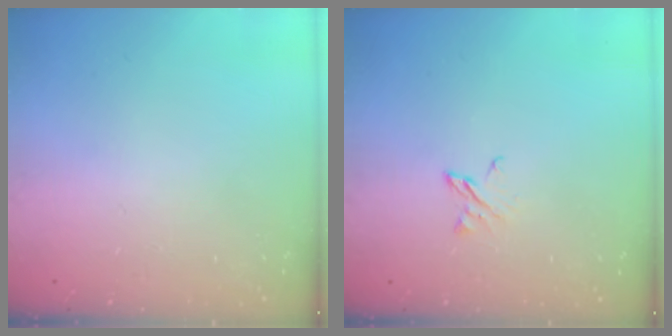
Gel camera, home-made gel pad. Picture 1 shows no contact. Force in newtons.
{"total": 3.3, "press": 3.3, "slide": 0.4}